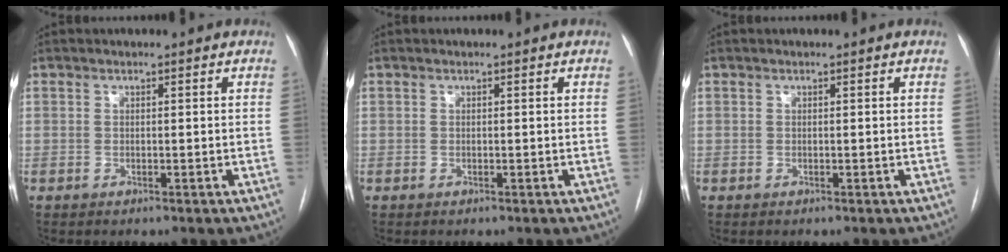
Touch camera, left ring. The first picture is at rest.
{"total": 0.0}
{"total": 0.0}